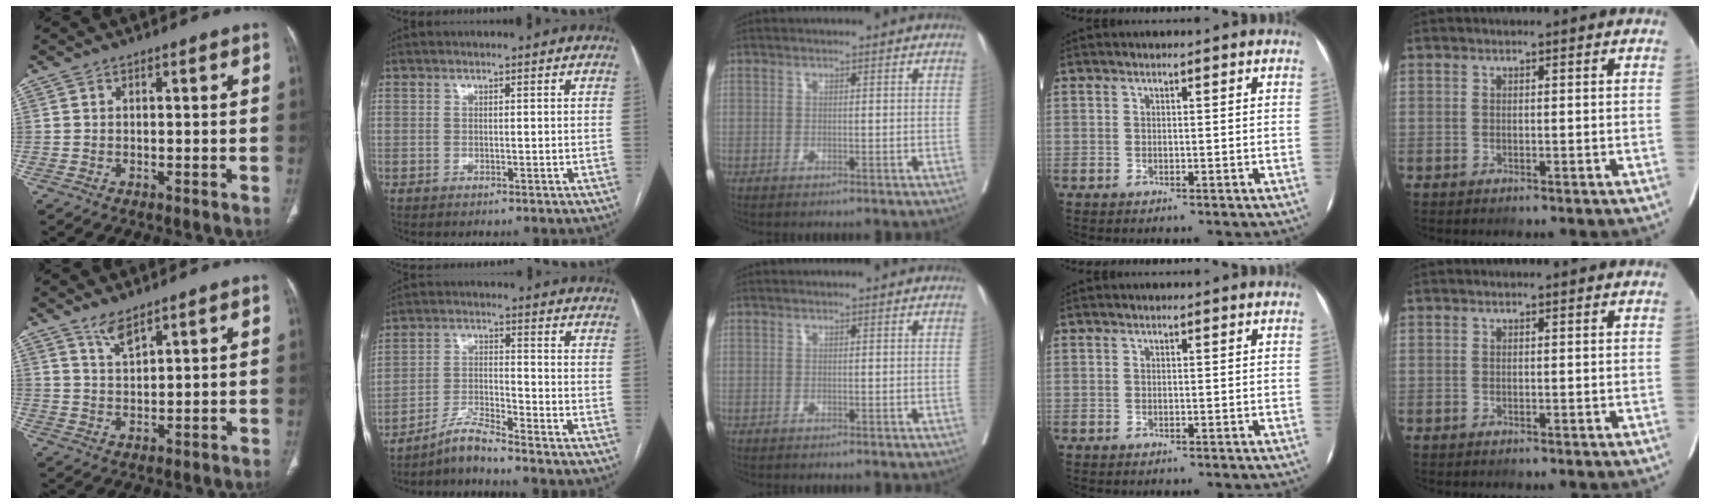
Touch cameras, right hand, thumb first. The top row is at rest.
{"thumb": {"total": 3.7, "force": [3.0, 0.7, 2.1], "torque": [-0.036, -0.018, 0.062]}, "index": {"total": 4.8, "force": [-4.6, -0.6, 1.5], "torque": [-0.029, -0.016, -0.090]}}